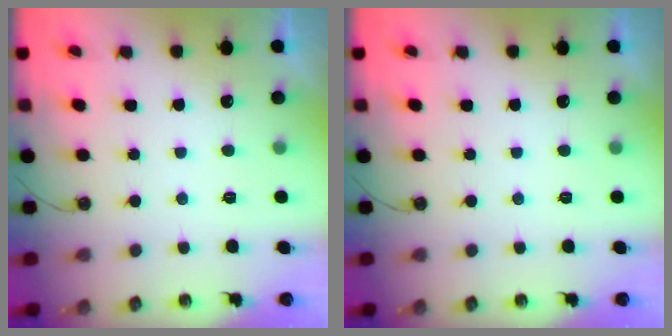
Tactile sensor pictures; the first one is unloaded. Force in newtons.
{"total": 0.0}